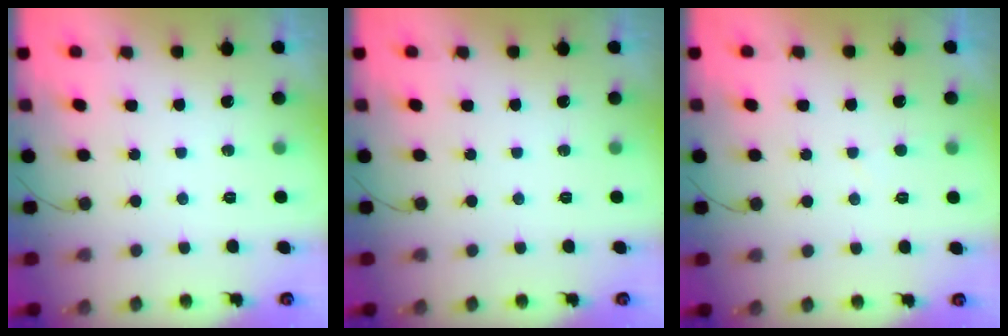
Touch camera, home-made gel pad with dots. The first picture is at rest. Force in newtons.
{"total": 0.0}
{"total": 1.6, "press": 1.6, "slide": 0.2}